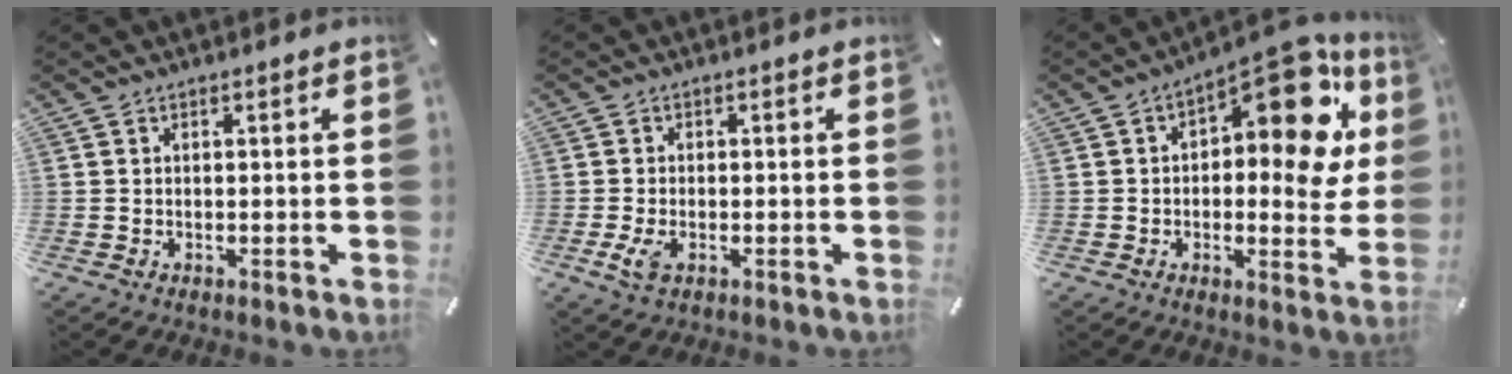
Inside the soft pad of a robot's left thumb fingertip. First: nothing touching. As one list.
[{"total": 3.9, "force": [-1.4, 2.3, 2.8], "torque": [-0.074, -0.005, -0.027]}, {"total": 15.6, "force": [7.4, 6.9, 11.8], "torque": [-0.148, -0.064, 0.122]}]